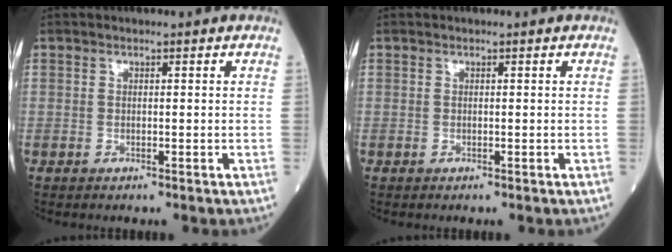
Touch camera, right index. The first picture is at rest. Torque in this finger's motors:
{"motor_torque": [0.02, 0.00, 0.00, -0.01]}